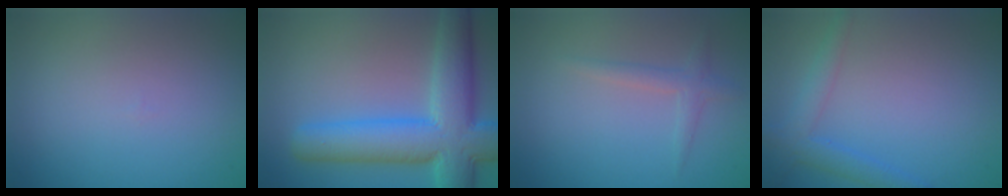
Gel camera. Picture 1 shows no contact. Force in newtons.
{"total": 10.0, "press": 10.0, "slide": 0.3}
{"total": 1.6, "press": 1.6, "slide": 0.1}
{"total": 2.9, "press": 2.9, "slide": 0.1}